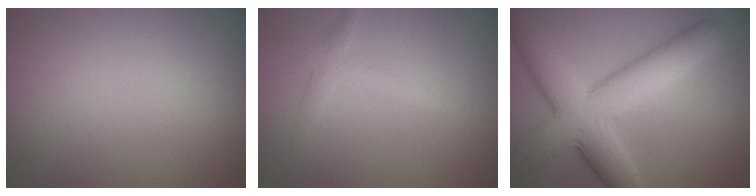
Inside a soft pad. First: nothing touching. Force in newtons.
{"total": 1.8, "press": 1.8, "slide": 0.1}
{"total": 8.7, "press": 8.7, "slide": 0.3}